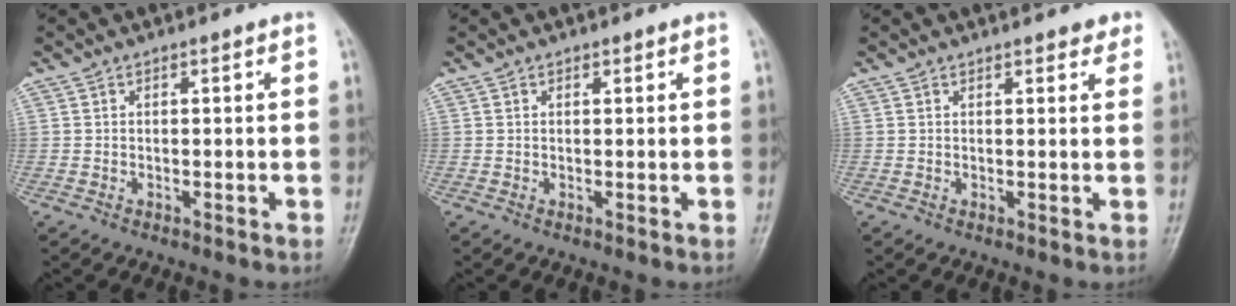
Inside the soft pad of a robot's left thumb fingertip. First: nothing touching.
{"total": 0.6, "force": [0.4, 0.4, 0.1], "torque": [0.000, -0.003, 0.005]}
{"total": 3.0, "force": [2.2, 1.3, 1.5], "torque": [0.005, -0.005, 0.022]}